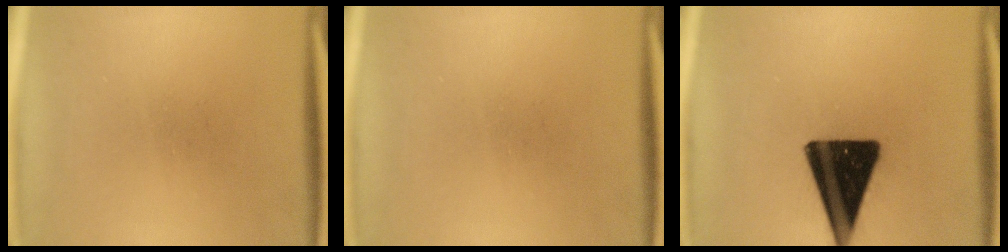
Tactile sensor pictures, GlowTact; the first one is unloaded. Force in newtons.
{"total": 0.0}
{"total": 18.6}